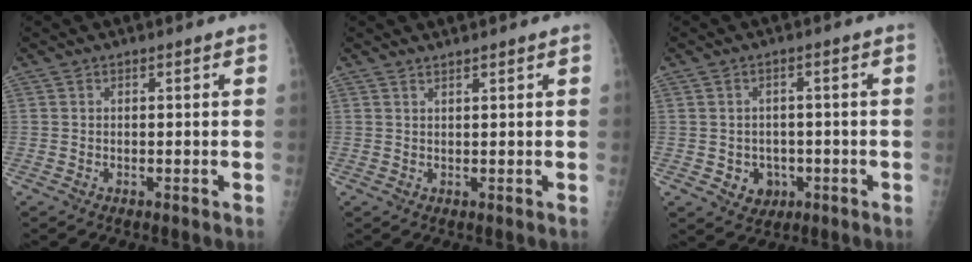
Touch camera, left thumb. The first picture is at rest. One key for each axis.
{"total": 1.0, "fx": 0.9, "fy": -0.1, "fz": 0.4, "tx": -0.004, "ty": -0.007, "tz": 0.019}
{"total": 4.7, "fx": -1.5, "fy": 4.1, "fz": 1.7, "tx": 0.001, "ty": 0.009, "tz": -0.013}